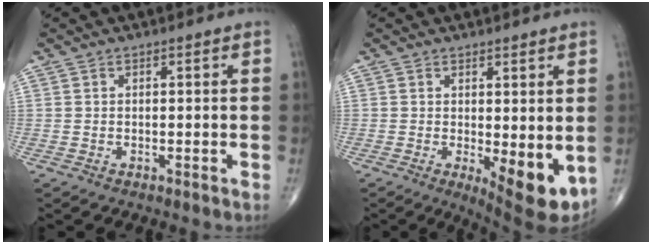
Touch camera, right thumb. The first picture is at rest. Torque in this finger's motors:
{"motor_torque": [1.10, 2.07, 0.56, -0.63, 0.26]}